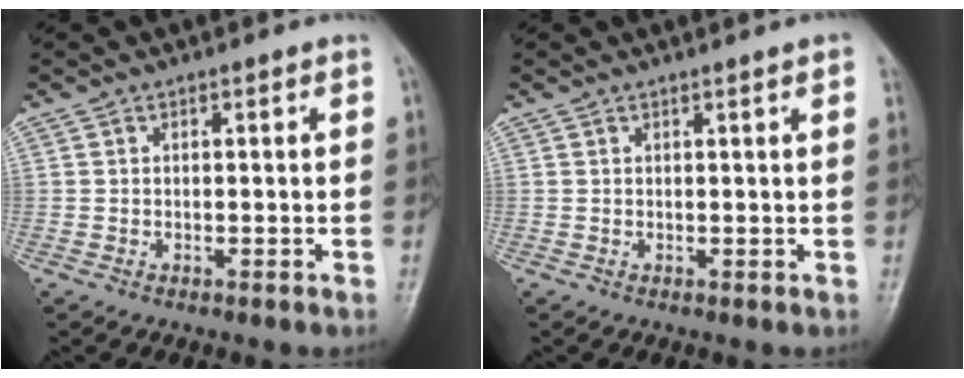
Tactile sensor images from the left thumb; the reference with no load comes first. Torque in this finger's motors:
{"motor_torque": [2.97, 2.03, 1.66, -1.10, 0.08]}